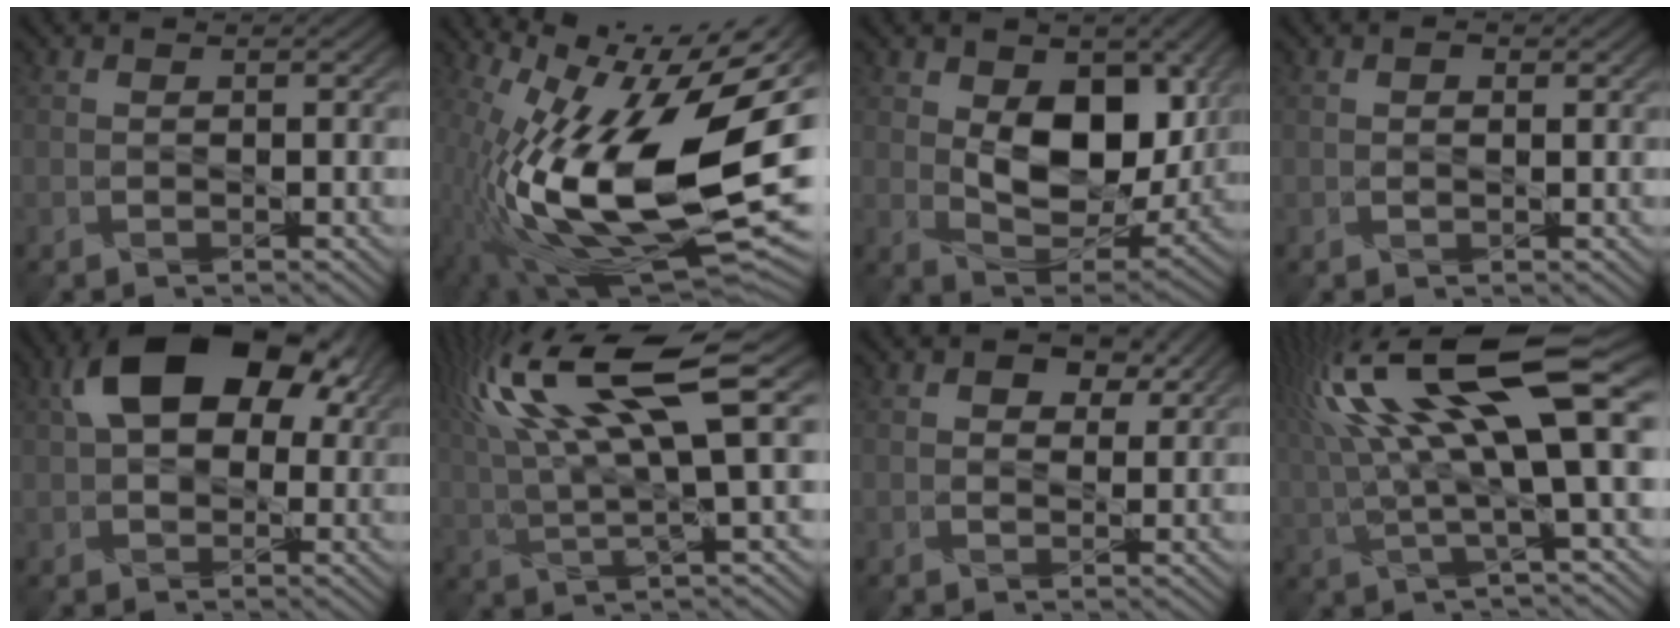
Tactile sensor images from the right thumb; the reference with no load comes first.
{"total": 20.1, "force": [-1.3, 8.1, 18.3], "torque": [-0.346, -0.018, -0.017]}
{"total": 10.4, "force": [2.5, 6.5, 7.8], "torque": [-0.142, -0.013, 0.037]}
{"total": 1.0, "force": [0.6, 0.5, 0.5], "torque": [-0.002, -0.002, 0.010]}
{"total": 14.2, "force": [4.9, 8.6, 10.1], "torque": [-0.173, 0.027, 0.072]}
{"total": 16.4, "force": [7.2, 4.0, 14.2], "torque": [-0.309, 0.026, 0.134]}
{"total": 4.2, "force": [2.5, 2.6, 2.2], "torque": [-0.031, -0.006, 0.035]}
{"total": 17.8, "force": [6.1, 4.7, 16.1], "torque": [-0.341, 0.017, 0.114]}